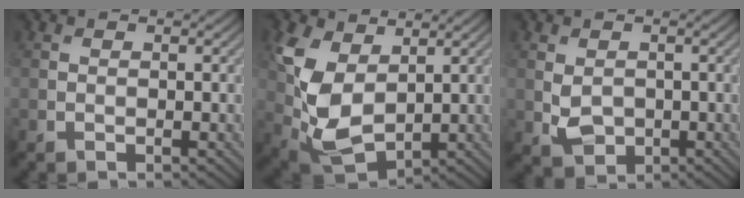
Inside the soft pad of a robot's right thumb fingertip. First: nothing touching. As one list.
[{"total": 10.4, "force": [2.5, 6.3, 7.9], "torque": [-0.213, -0.001, 0.051]}, {"total": 3.2, "force": [-0.2, 2.5, 2.0], "torque": [-0.045, -0.010, 0.000]}]